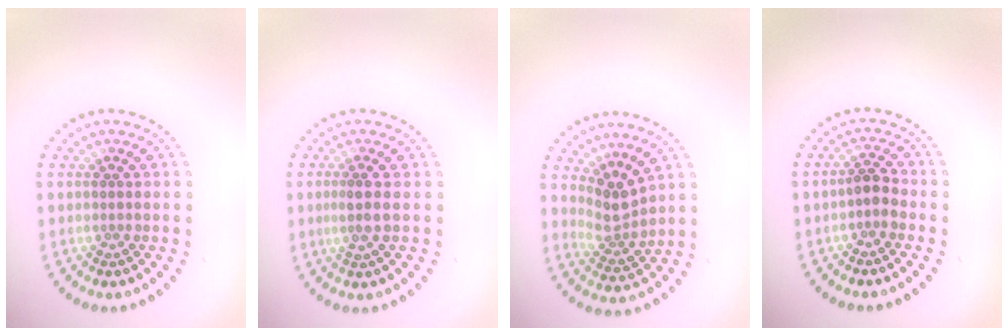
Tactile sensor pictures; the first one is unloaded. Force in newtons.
{"total": 1.7, "press": 1.3, "slide": 1.1}
{"total": 2.8, "press": 2.2, "slide": 1.8}
{"total": 1.7, "press": 1.5, "slide": 0.8}